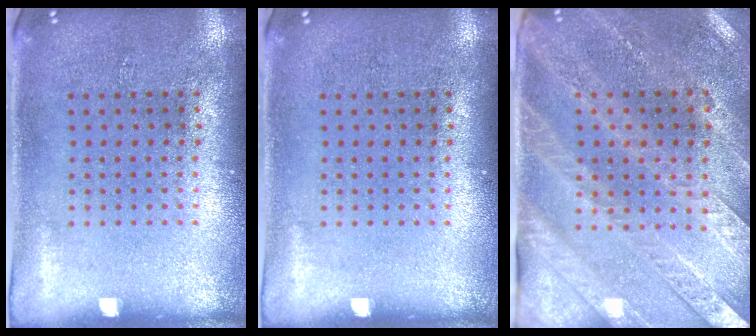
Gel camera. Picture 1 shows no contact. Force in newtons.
{"total": 0.0}
{"total": 2.9, "press": 2.7, "slide": 1.1}